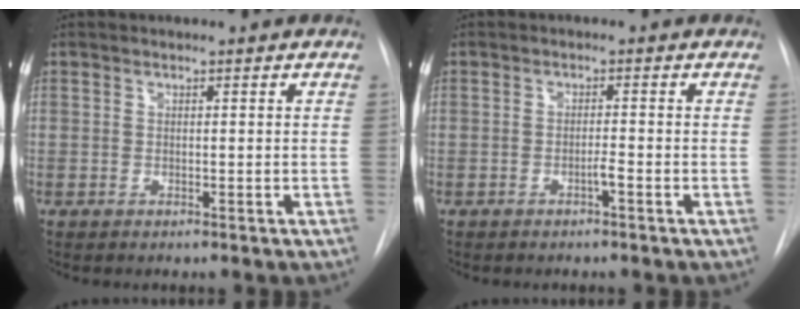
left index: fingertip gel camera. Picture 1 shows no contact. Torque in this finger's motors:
{"motor_torque": [0.10, 0.00, 0.00, 0.00]}